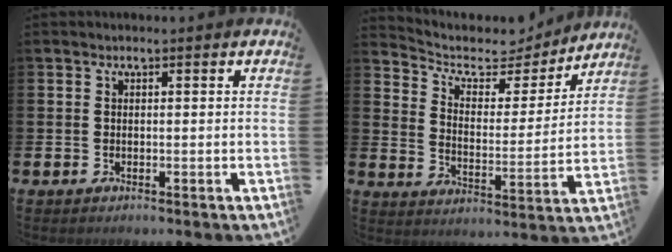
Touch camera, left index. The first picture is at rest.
{"total": 6.4, "force": [5.7, 2.8, 1.4], "torque": [-0.061, -0.045, 0.092]}